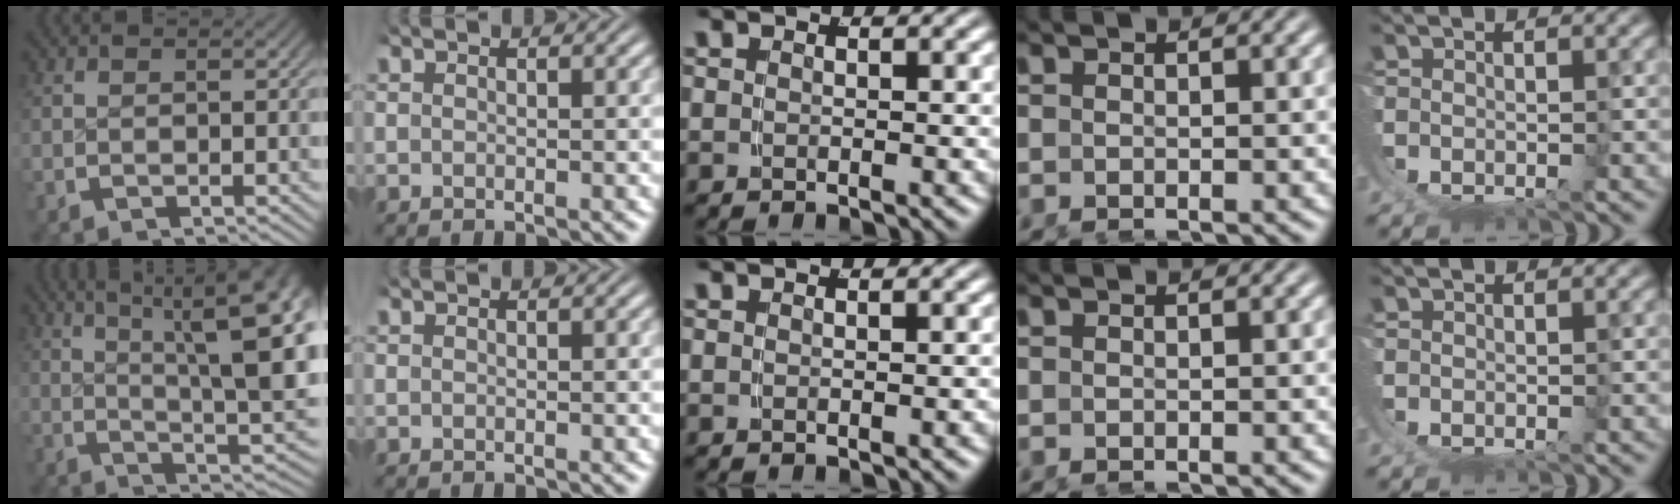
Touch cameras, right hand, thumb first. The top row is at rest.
{"thumb": {"total": 12.5, "force": [2.2, 5.9, 10.8], "torque": [-0.126, -0.020, 0.037]}}